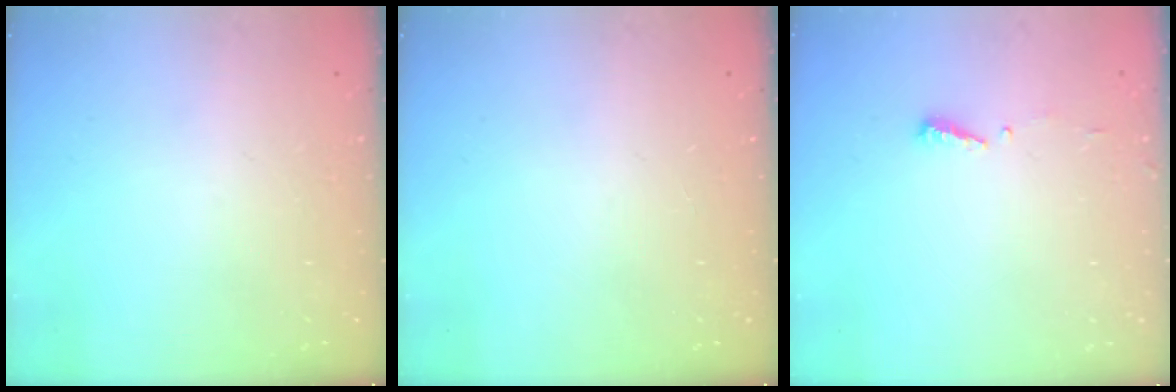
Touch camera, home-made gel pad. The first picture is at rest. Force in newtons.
{"total": 0.0}
{"total": 4.4, "press": 4.4, "slide": 0.3}